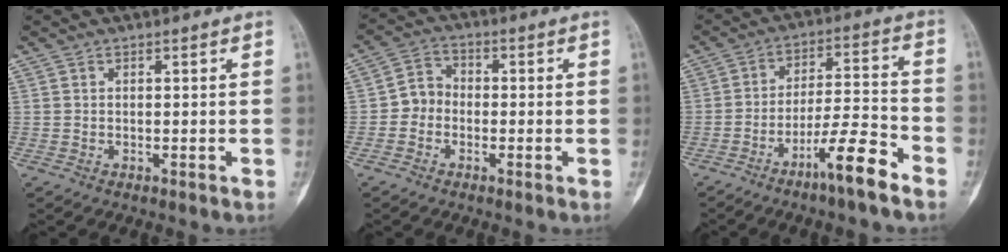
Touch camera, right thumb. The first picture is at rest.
{"total": 4.8, "force": [-1.3, 4.2, 2.0], "torque": [-0.015, 0.018, -0.038]}
{"total": 10.5, "force": [-6.8, 1.1, 7.9], "torque": [-0.142, 0.049, -0.120]}